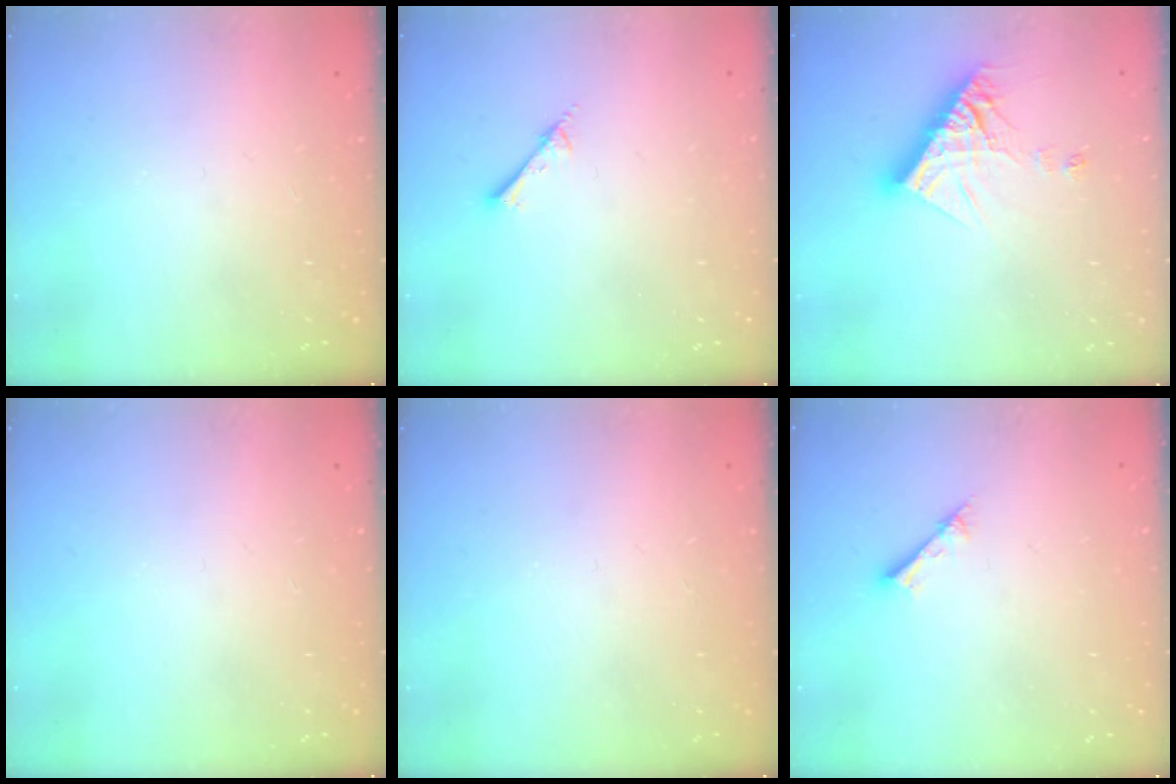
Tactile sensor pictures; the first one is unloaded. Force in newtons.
{"total": 2.4, "press": 2.4, "slide": 0.2}
{"total": 12.4, "press": 12.3, "slide": 1.0}
{"total": 0.0}
{"total": 0.0}
{"total": 1.6, "press": 1.6, "slide": 0.2}